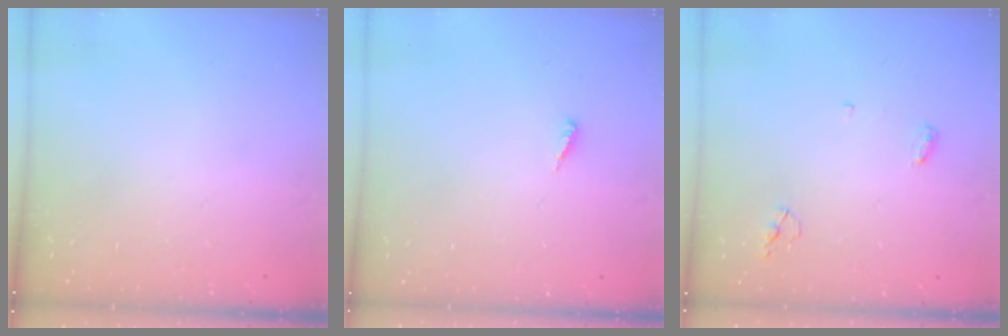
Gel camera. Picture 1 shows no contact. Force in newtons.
{"total": 3.9, "press": 3.9, "slide": 0.3}
{"total": 4.0, "press": 3.9, "slide": 0.3}